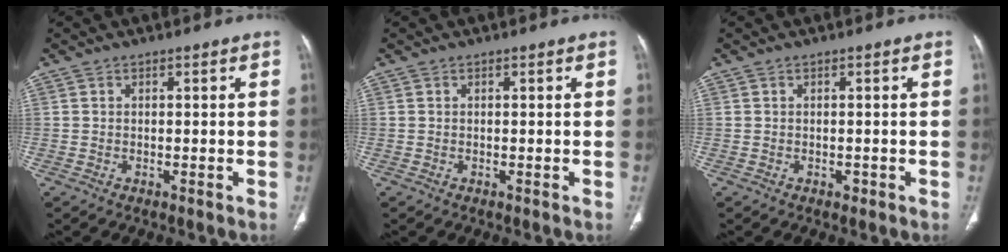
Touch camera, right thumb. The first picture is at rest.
{"total": 0.0}
{"total": 0.6, "force": [-0.3, 0.5, 0.3], "torque": [0.002, 0.002, -0.005]}